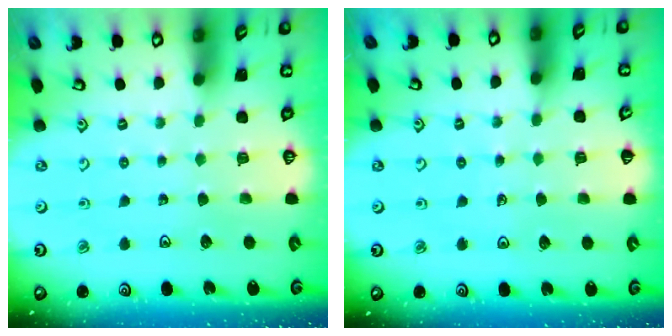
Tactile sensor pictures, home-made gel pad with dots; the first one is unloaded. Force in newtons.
{"total": 3.9, "press": 3.9, "slide": 0.4}